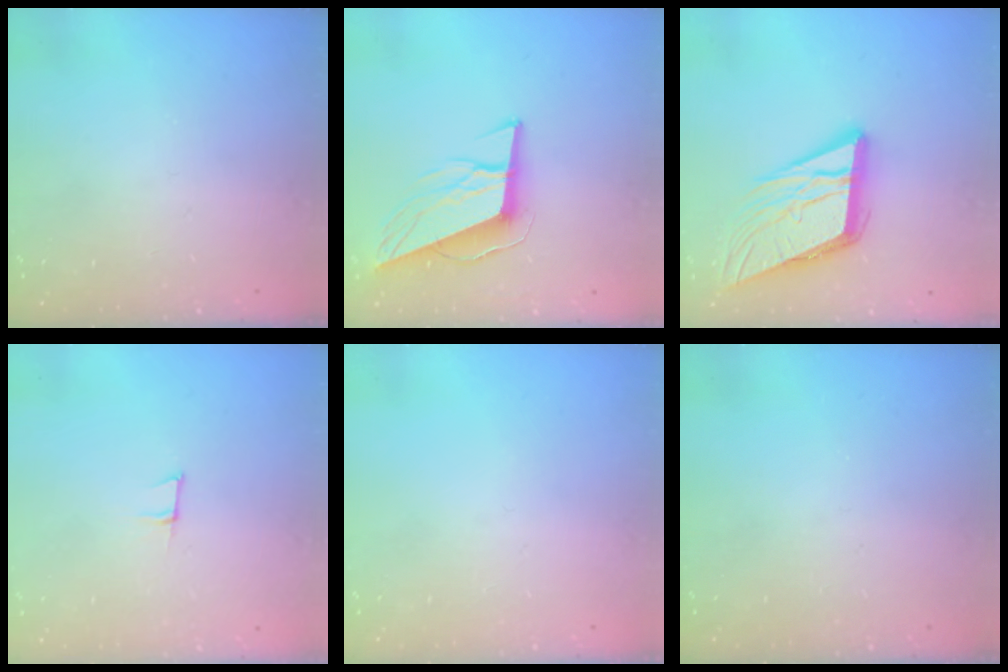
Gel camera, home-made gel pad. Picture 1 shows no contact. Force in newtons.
{"total": 13.0, "press": 12.6, "slide": 3.2}
{"total": 13.7, "press": 13.5, "slide": 2.4}
{"total": 5.5, "press": 5.4, "slide": 0.8}
{"total": 0.0}
{"total": 0.0}